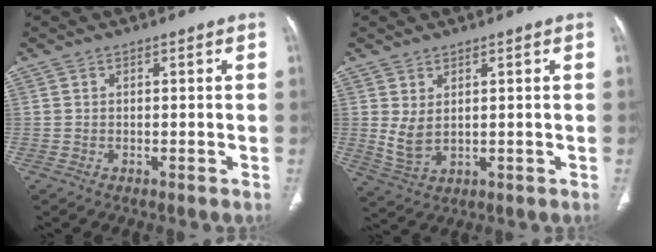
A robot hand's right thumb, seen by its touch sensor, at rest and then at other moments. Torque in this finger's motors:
{"motor_torque": [-0.15, 0.20, 0.11, 0.14, 0.03]}